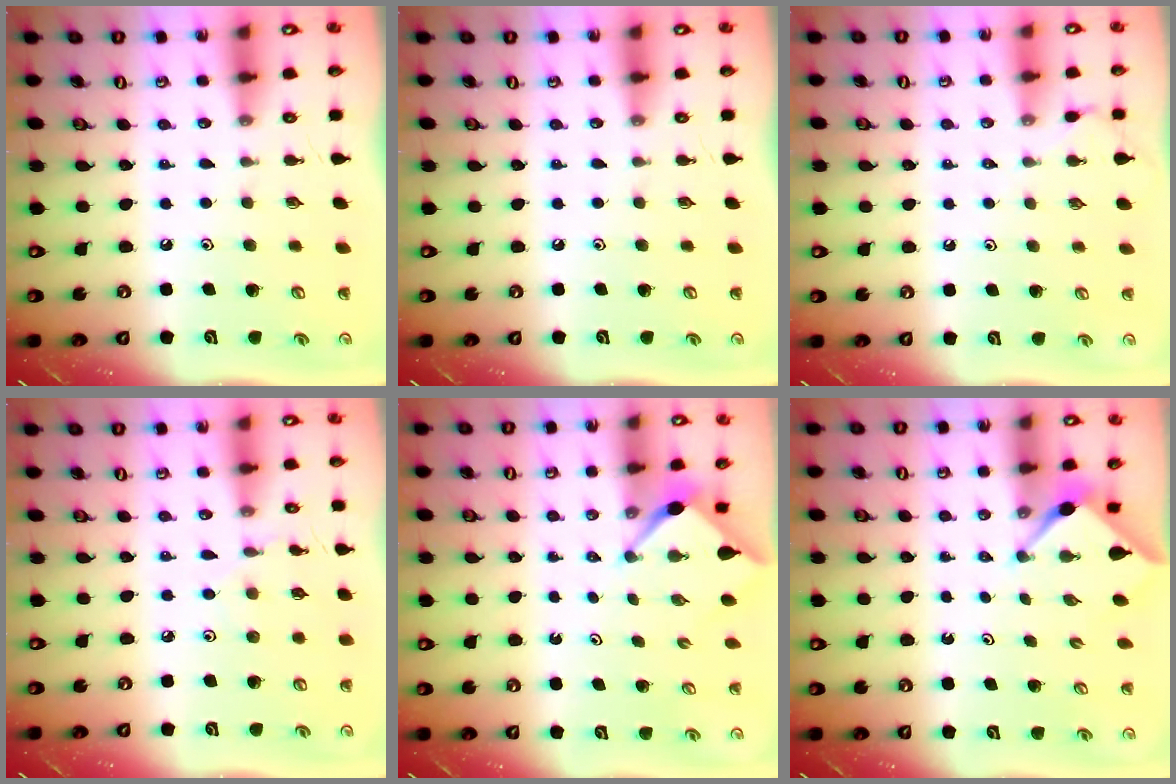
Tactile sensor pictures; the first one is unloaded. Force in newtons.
{"total": 0.0}
{"total": 2.4, "press": 2.4, "slide": 0.3}
{"total": 3.1, "press": 3.0, "slide": 0.4}
{"total": 2.5, "press": 2.5, "slide": 0.3}
{"total": 2.9, "press": 2.9, "slide": 0.4}